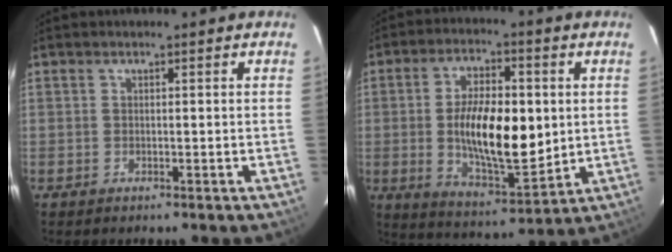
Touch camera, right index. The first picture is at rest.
{"total": 16.3, "force": [0.4, 7.0, 14.7], "torque": [-0.256, -0.005, 0.016]}